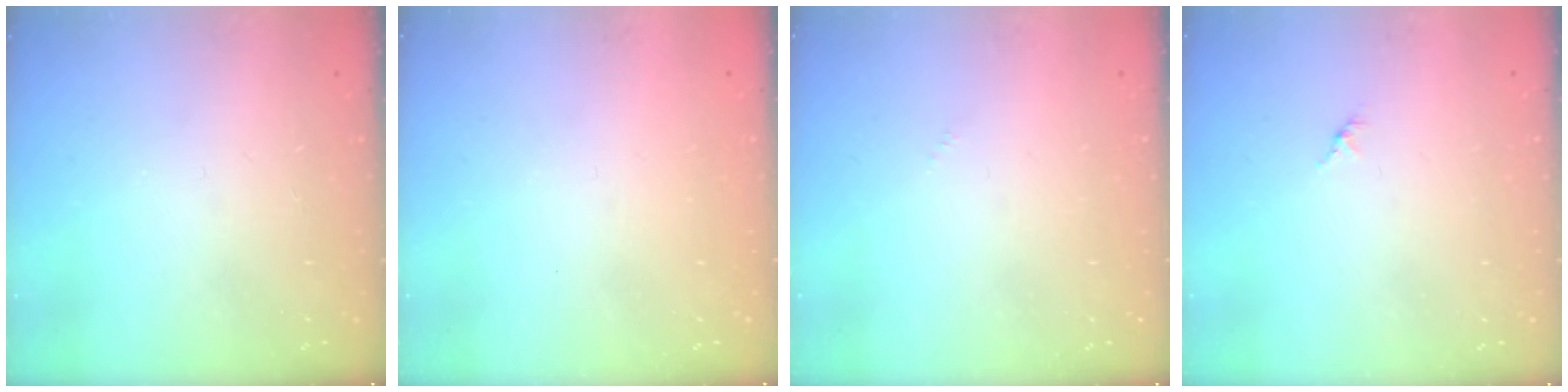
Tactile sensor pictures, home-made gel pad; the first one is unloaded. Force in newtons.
{"total": 0.9, "press": 0.8, "slide": 0.3}
{"total": 0.0}
{"total": 1.4, "press": 1.4, "slide": 0.4}